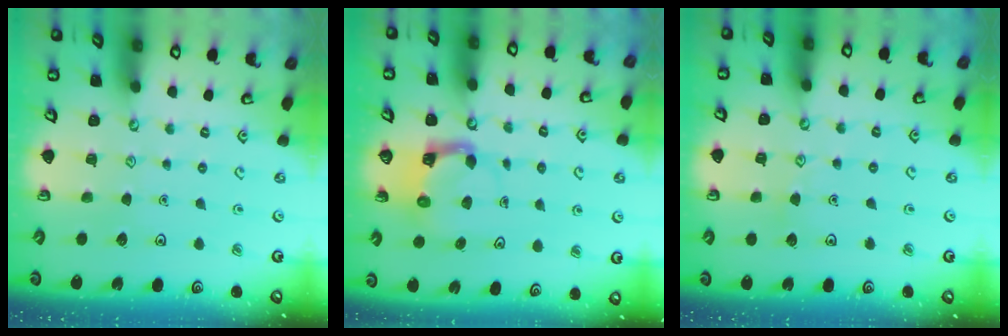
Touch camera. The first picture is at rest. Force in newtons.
{"total": 3.9, "press": 3.9, "slide": 0.2}
{"total": 3.8, "press": 3.7, "slide": 0.3}